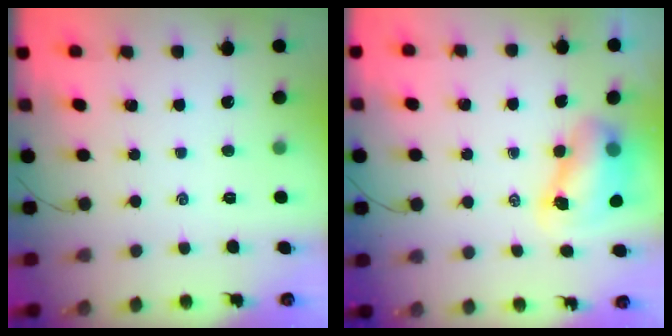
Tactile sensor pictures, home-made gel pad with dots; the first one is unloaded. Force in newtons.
{"total": 7.9, "press": 7.7, "slide": 1.6}